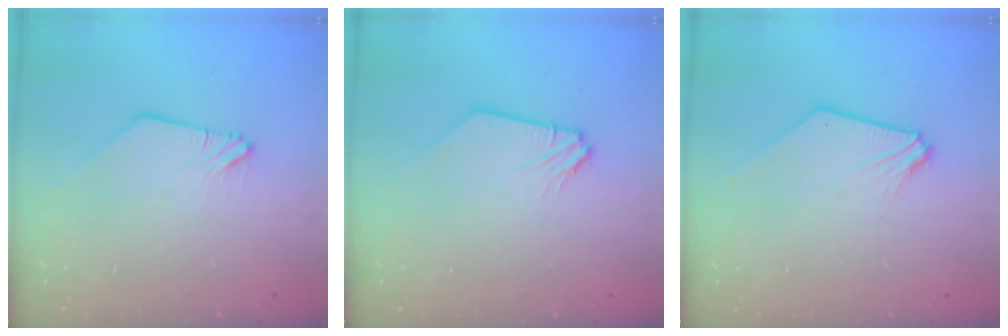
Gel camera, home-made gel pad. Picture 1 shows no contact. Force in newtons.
{"total": 1.2, "press": 1.2, "slide": 0.2}
{"total": 2.1, "press": 2.1, "slide": 0.6}